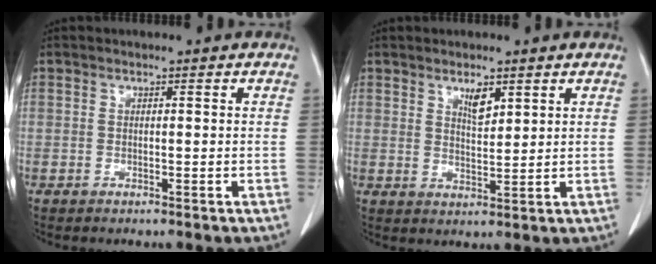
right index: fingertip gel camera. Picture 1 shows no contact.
{"total": 3.2, "force": [2.0, 1.0, 2.3], "torque": [-0.042, -0.004, 0.039]}